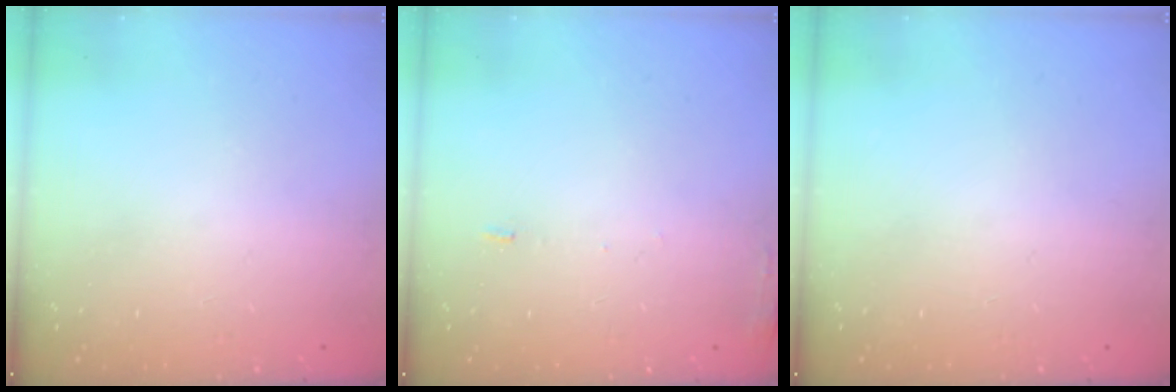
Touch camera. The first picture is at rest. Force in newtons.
{"total": 5.0, "press": 4.9, "slide": 0.6}
{"total": 0.0}